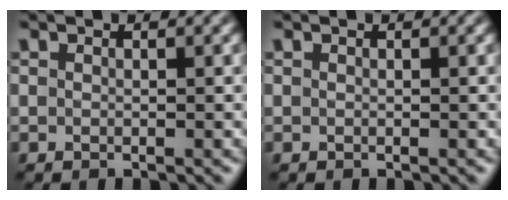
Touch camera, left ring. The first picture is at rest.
{"total": 0.0}